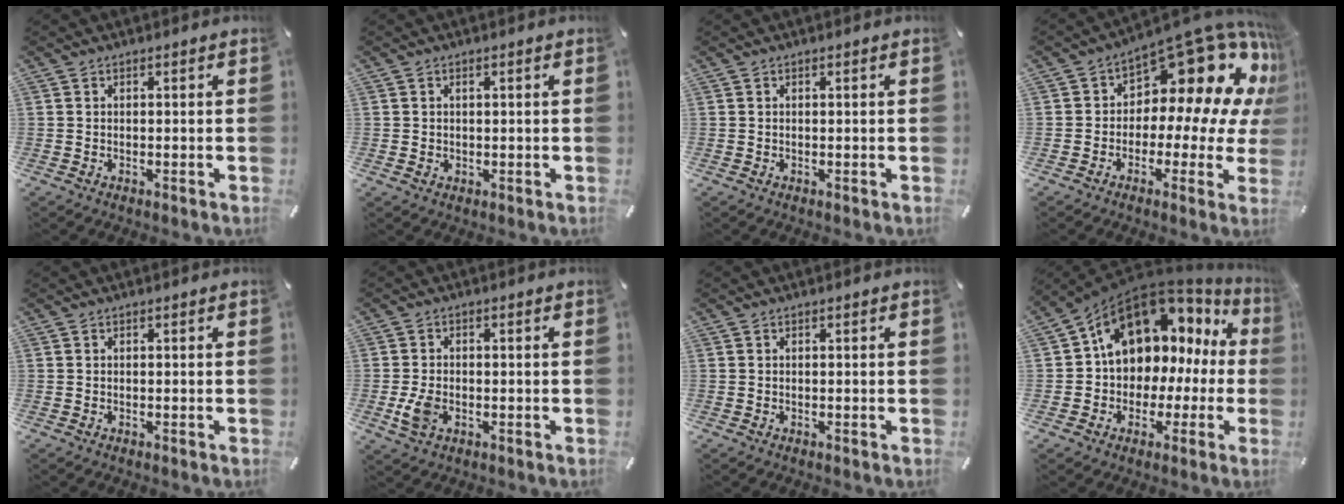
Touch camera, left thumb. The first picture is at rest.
{"total": 1.0, "force": [0.3, 0.8, 0.4], "torque": [-0.002, 0.001, 0.003]}
{"total": 0.0}
{"total": 16.9, "force": [8.3, 9.3, 11.4], "torque": [-0.151, -0.077, 0.135]}
{"total": 0.0}
{"total": 4.8, "force": [-1.2, 3.1, 3.5], "torque": [-0.086, -0.003, -0.025]}
{"total": 0.0}
{"total": 12.4, "force": [6.4, 8.8, 6.0], "torque": [-0.103, -0.051, 0.115]}